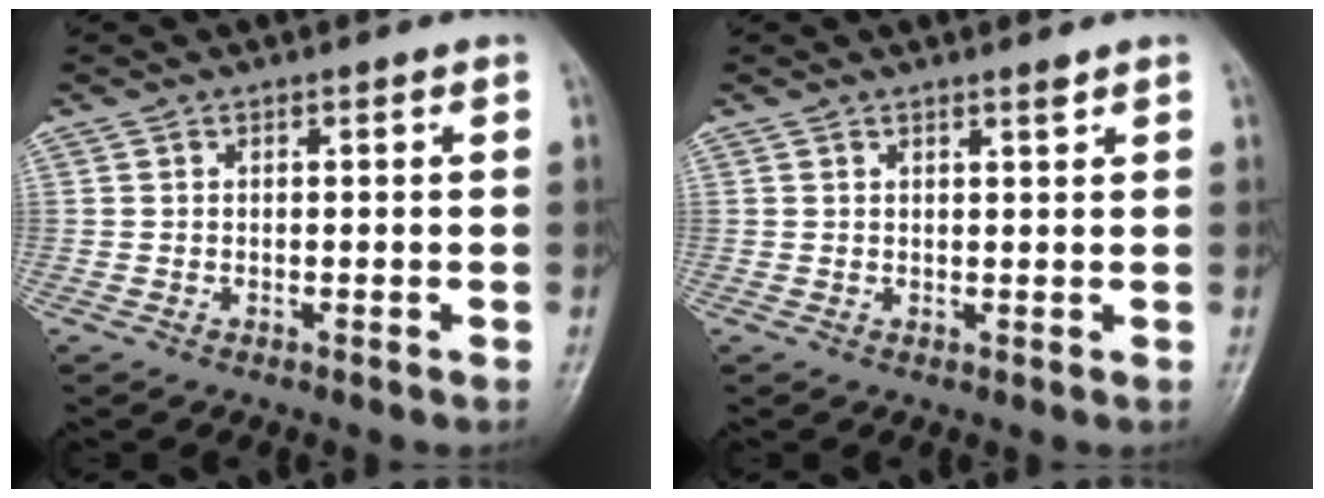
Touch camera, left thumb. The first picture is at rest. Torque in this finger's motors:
{"motor_torque": [-0.35, 0.26, -0.11, -0.11, 0.02]}